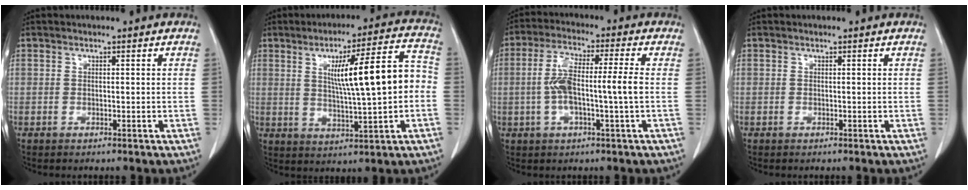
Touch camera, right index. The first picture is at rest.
{"total": 13.2, "force": [0.9, 1.5, 13.1], "torque": [-0.191, 0.027, 0.017]}
{"total": 9.0, "force": [-0.7, 0.7, 8.9], "torque": [-0.179, 0.016, -0.017]}
{"total": 0.0}